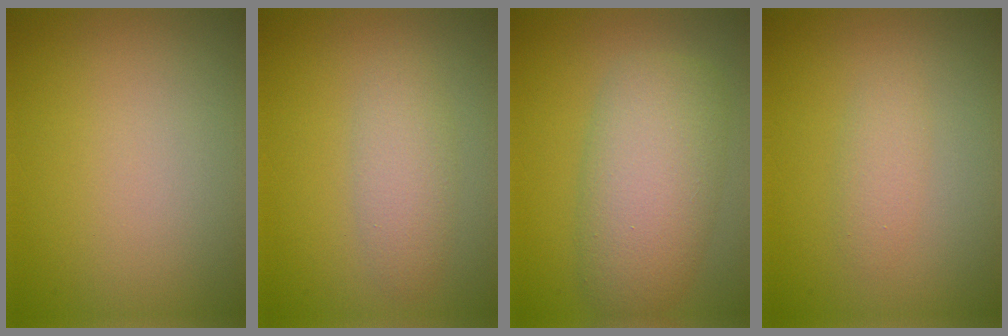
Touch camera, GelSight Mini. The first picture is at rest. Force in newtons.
{"total": 2.4, "press": 2.4, "slide": 0.1}
{"total": 6.4, "press": 6.4, "slide": 0.2}
{"total": 1.5, "press": 1.5, "slide": 0.0}